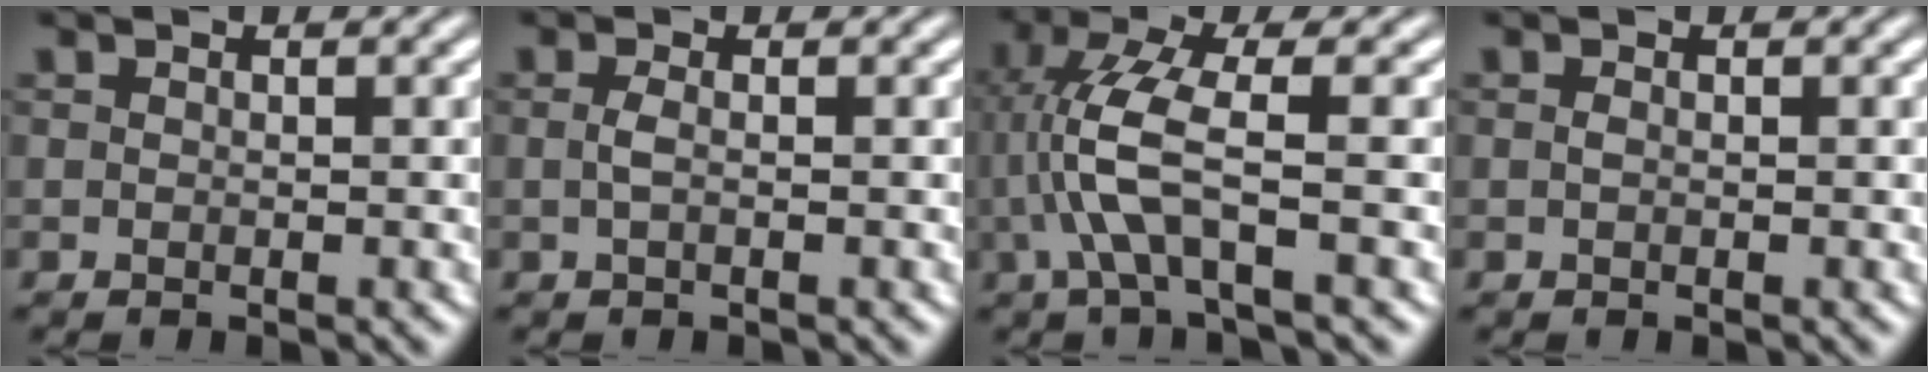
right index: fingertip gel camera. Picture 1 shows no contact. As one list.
[{"total": 1.2, "force": [-0.3, -1.0, 0.7], "torque": [-0.013, -0.005, 0.000]}, {"total": 4.5, "force": [-0.1, 0.7, 4.4], "torque": [-0.100, -0.007, 0.002]}, {"total": 0.9, "force": [-0.2, -0.9, -0.1], "torque": [-0.001, -0.007, 0.002]}]